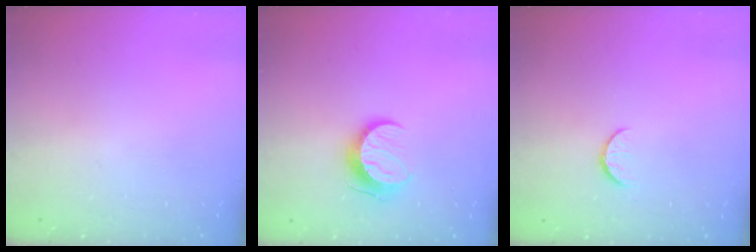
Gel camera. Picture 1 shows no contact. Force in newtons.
{"total": 9.8, "press": 9.8, "slide": 0.1}
{"total": 5.6, "press": 5.6, "slide": 0.6}